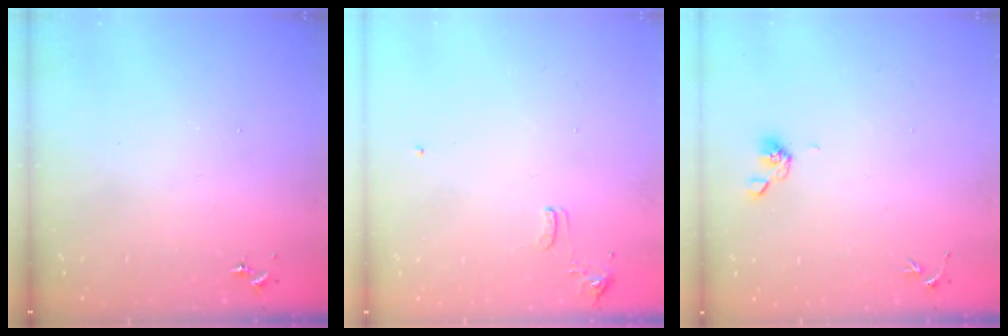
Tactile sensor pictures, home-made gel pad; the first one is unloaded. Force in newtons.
{"total": 9.2, "press": 9.2, "slide": 1.0}
{"total": 6.3, "press": 6.0, "slide": 1.8}